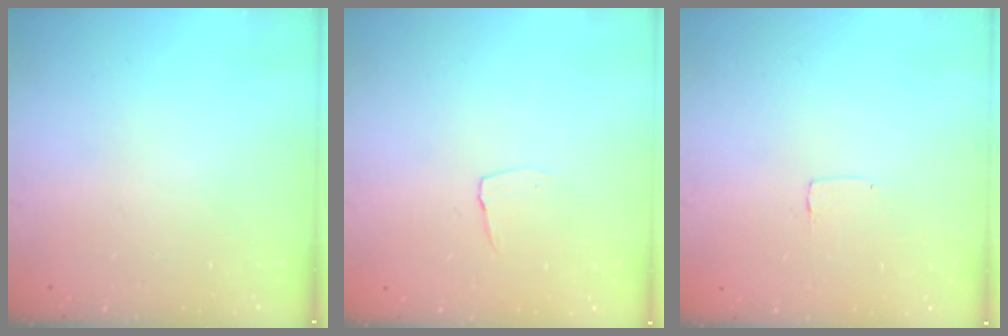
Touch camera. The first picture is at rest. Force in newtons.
{"total": 3.6, "press": 3.6, "slide": 0.3}
{"total": 2.6, "press": 2.6, "slide": 0.2}